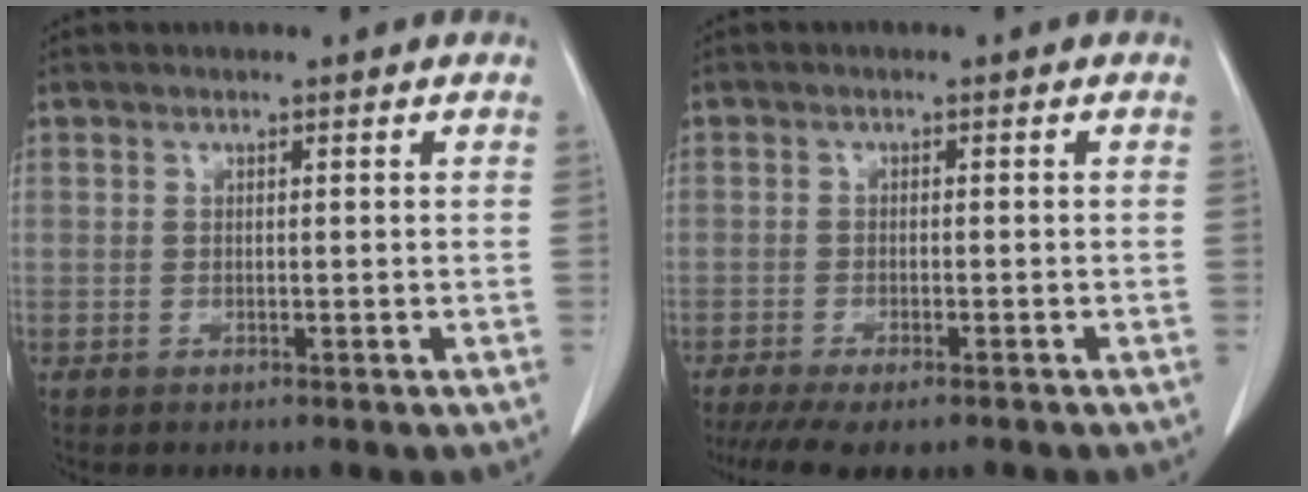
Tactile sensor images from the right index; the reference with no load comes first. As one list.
[{"total": 9.6, "force": [-7.3, 3.0, 5.4], "torque": [-0.088, -0.007, -0.110]}]